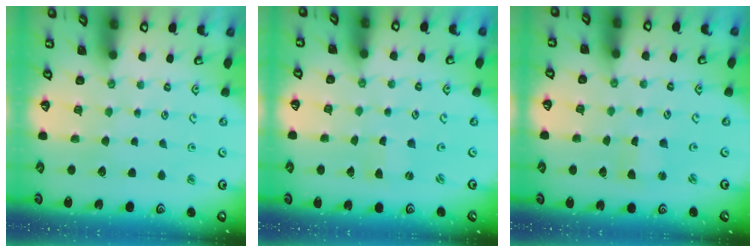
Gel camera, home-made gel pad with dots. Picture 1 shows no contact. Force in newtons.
{"total": 0.7, "press": 0.7, "slide": 0.1}
{"total": 1.6, "press": 1.6, "slide": 0.3}